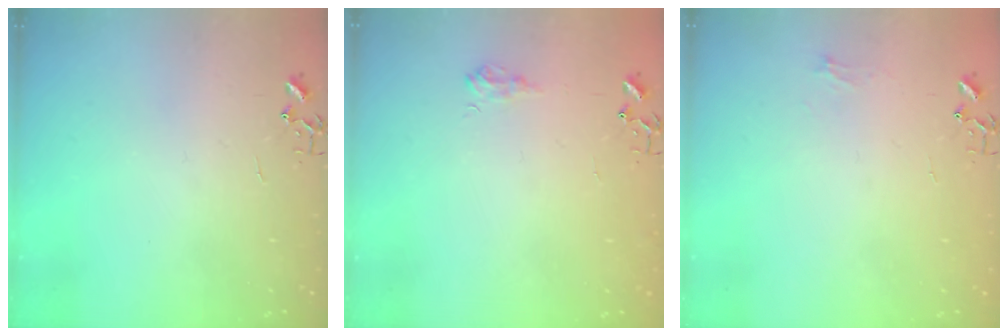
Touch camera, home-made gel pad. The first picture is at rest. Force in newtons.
{"total": 7.3, "press": 7.3, "slide": 0.8}
{"total": 4.7, "press": 4.6, "slide": 0.7}